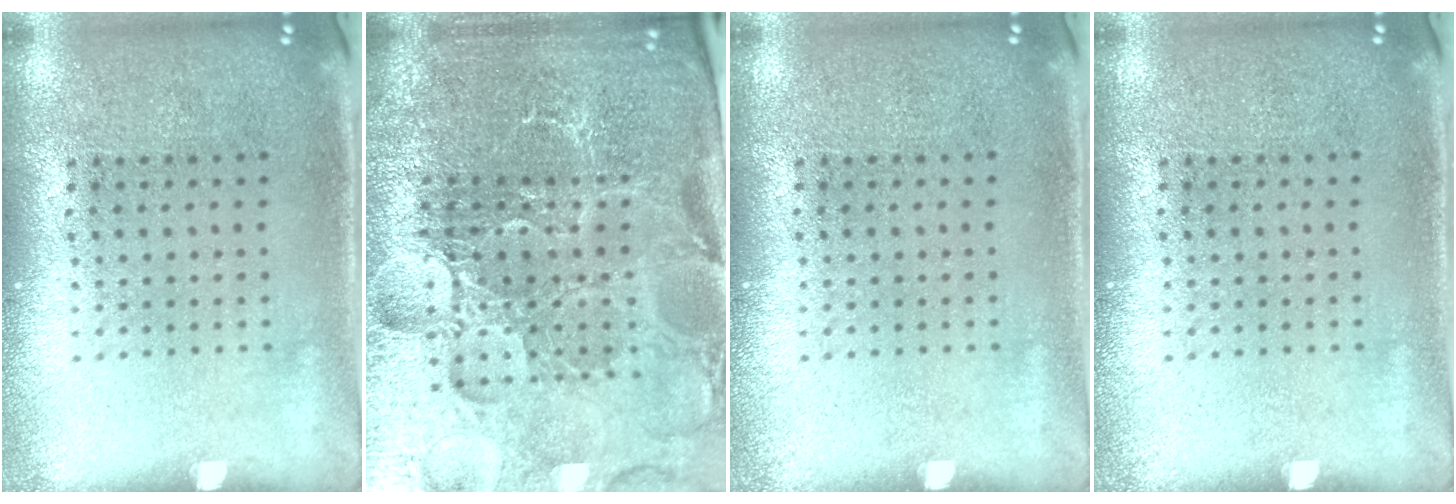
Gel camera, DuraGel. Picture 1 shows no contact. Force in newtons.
{"total": 5.5, "press": 5.2, "slide": 1.8}
{"total": 0.0}
{"total": 0.0}